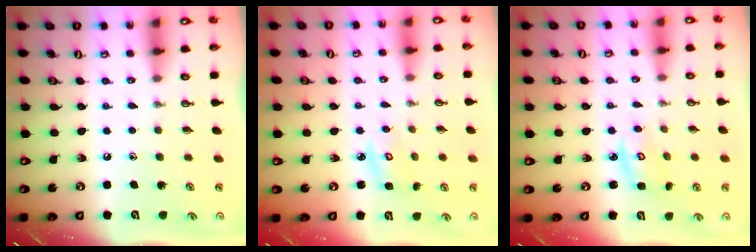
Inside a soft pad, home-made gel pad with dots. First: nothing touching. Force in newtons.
{"total": 3.5, "press": 3.5, "slide": 0.2}
{"total": 3.6, "press": 3.6, "slide": 0.3}